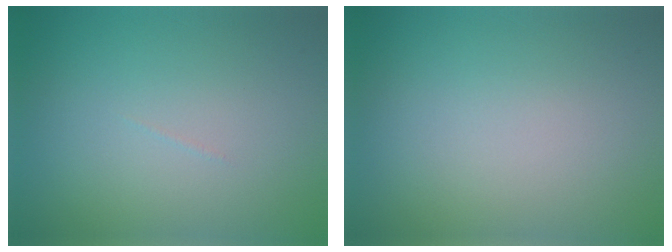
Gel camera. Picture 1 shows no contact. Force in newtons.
{"total": 0.0}